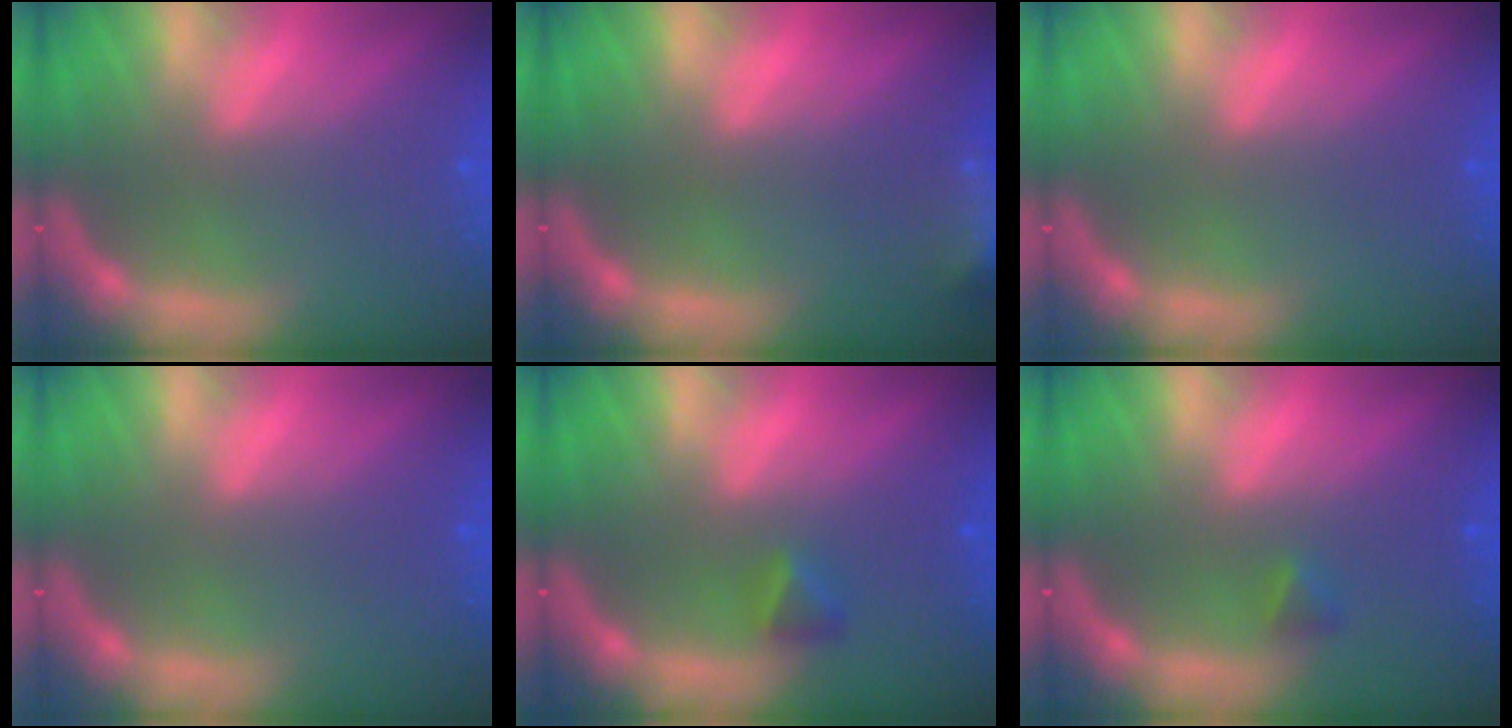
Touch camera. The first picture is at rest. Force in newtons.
{"total": 5.5}
{"total": 0.0}
{"total": 0.0}
{"total": 1.4}
{"total": 0.9}